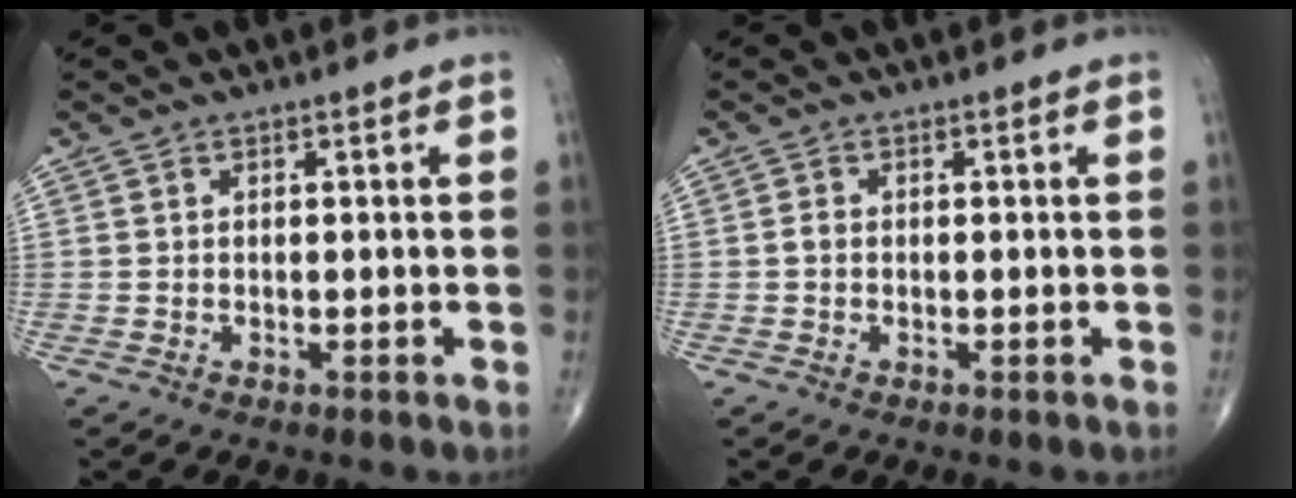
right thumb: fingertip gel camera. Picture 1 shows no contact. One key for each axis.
{"total": 1.0, "fx": -0.2, "fy": 0.7, "fz": 0.6, "tx": -0.009, "ty": 0.001, "tz": -0.006}